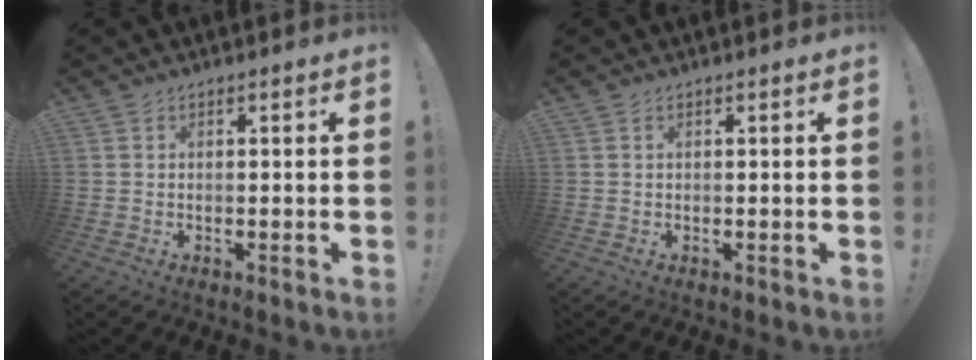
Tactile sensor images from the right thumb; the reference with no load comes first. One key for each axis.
{"total": 0.0}